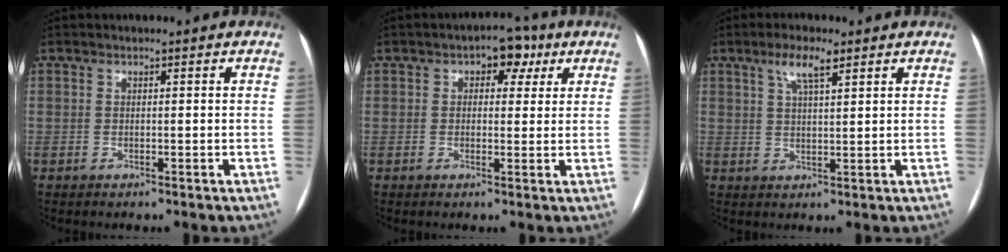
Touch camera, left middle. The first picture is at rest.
{"total": 4.5, "force": [2.0, 2.9, 2.8], "torque": [-0.029, 0.020, 0.021]}
{"total": 4.2, "force": [2.6, 0.8, 3.2], "torque": [-0.066, 0.006, 0.048]}